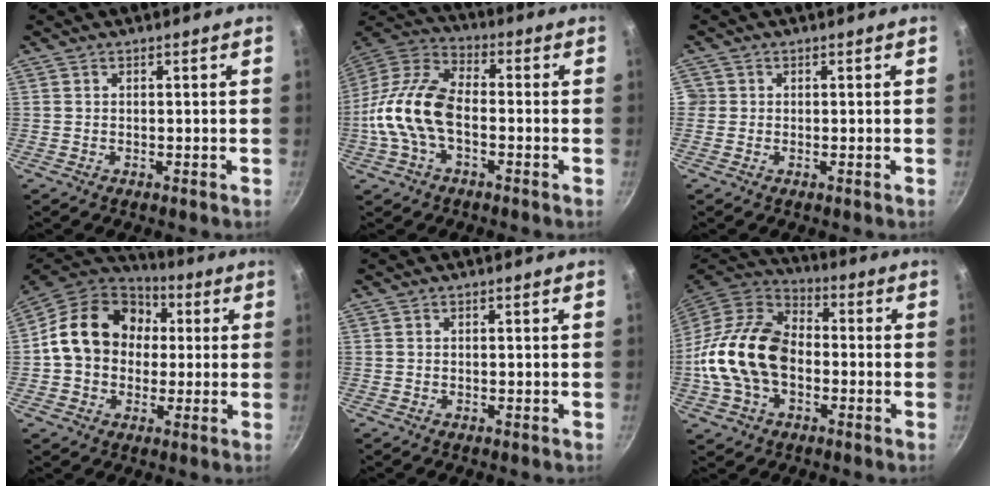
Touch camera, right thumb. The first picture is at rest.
{"total": 15.3, "force": [-2.8, 8.6, 12.4], "torque": [-0.234, 0.040, -0.071]}
{"total": 1.5, "force": [0.0, 1.4, 0.2], "torque": [0.009, 0.005, -0.003]}
{"total": 18.5, "force": [2.1, 15.0, 10.7], "torque": [-0.154, 0.037, 0.021]}
{"total": 0.0}
{"total": 18.9, "force": [-2.7, 13.0, 13.5], "torque": [-0.228, 0.035, -0.063]}